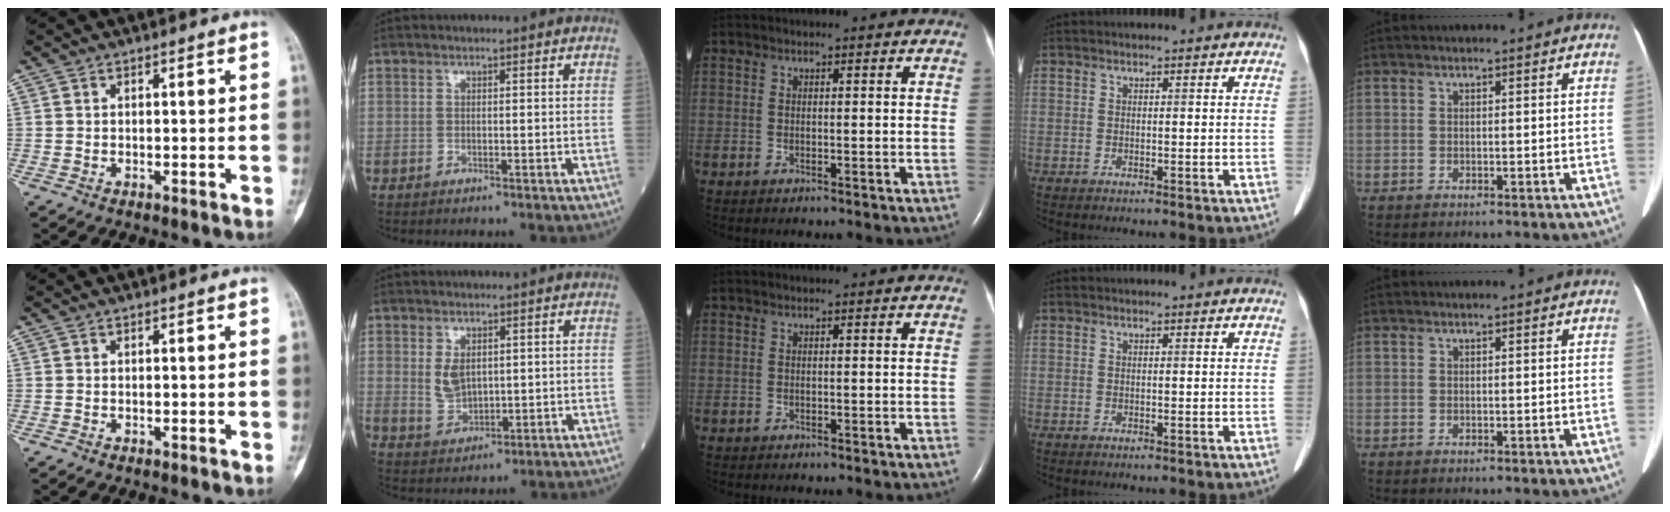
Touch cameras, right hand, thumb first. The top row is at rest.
{"index": {"total": 3.9, "force": [0.9, 2.6, 2.8], "torque": [-0.060, 0.000, 0.028]}}